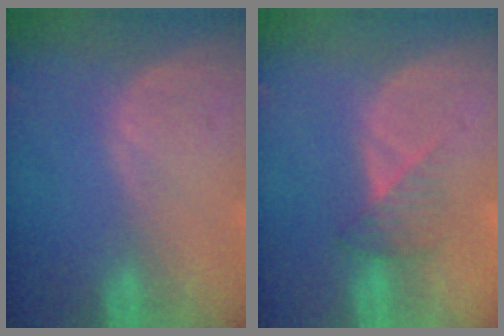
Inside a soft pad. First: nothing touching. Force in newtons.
{"total": 3.4, "press": 3.1, "slide": 1.5}